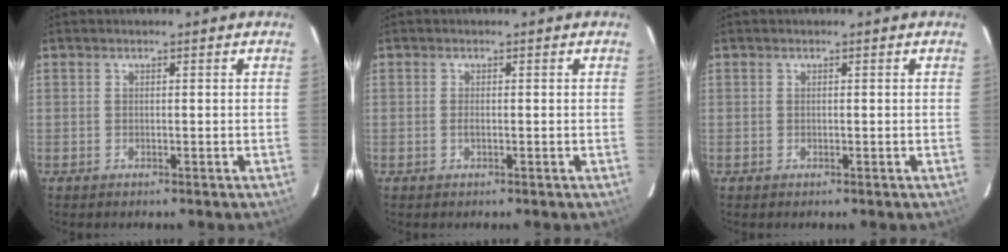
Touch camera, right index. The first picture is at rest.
{"total": 0.7, "force": [-0.2, 0.3, 0.6], "torque": [-0.012, -0.002, -0.003]}
{"total": 0.0}